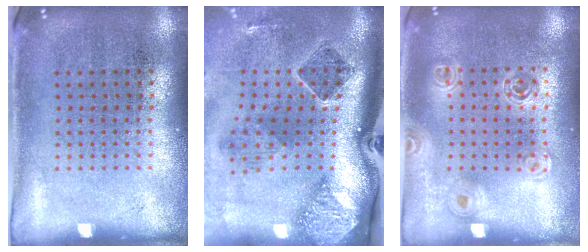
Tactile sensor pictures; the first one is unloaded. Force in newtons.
{"total": 3.1, "press": 2.0, "slide": 2.3}
{"total": 1.4, "press": 1.3, "slide": 0.6}